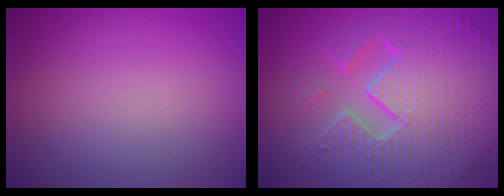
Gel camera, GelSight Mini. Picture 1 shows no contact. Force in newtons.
{"total": 11.2, "press": 7.1, "slide": 8.6}